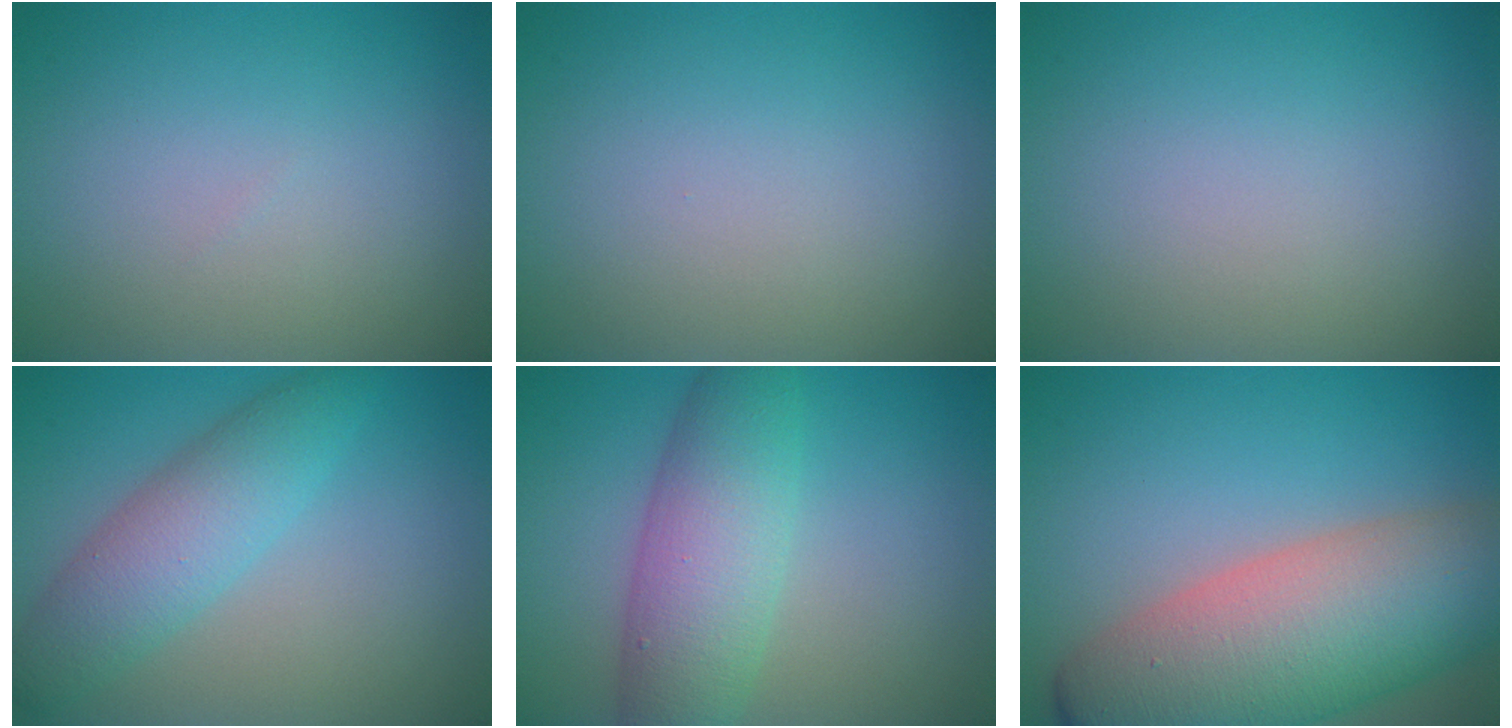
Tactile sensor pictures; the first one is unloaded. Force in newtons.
{"total": 0.0}
{"total": 0.0}
{"total": 5.1, "press": 5.1, "slide": 0.1}
{"total": 6.8, "press": 6.8, "slide": 0.2}
{"total": 13.1, "press": 13.0, "slide": 0.7}